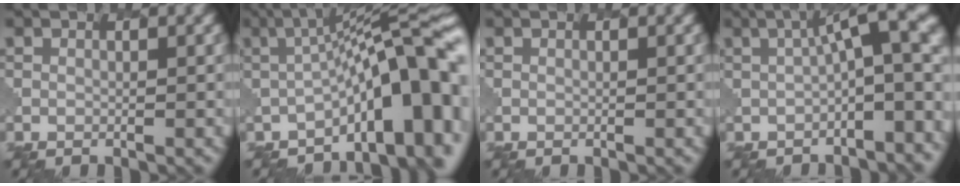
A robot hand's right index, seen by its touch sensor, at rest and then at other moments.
{"total": 13.0, "force": [-3.4, 4.1, 11.8], "torque": [-0.131, 0.028, -0.052]}
{"total": 0.0}
{"total": 7.4, "force": [-0.6, 2.4, 7.0], "torque": [-0.091, 0.011, -0.013]}